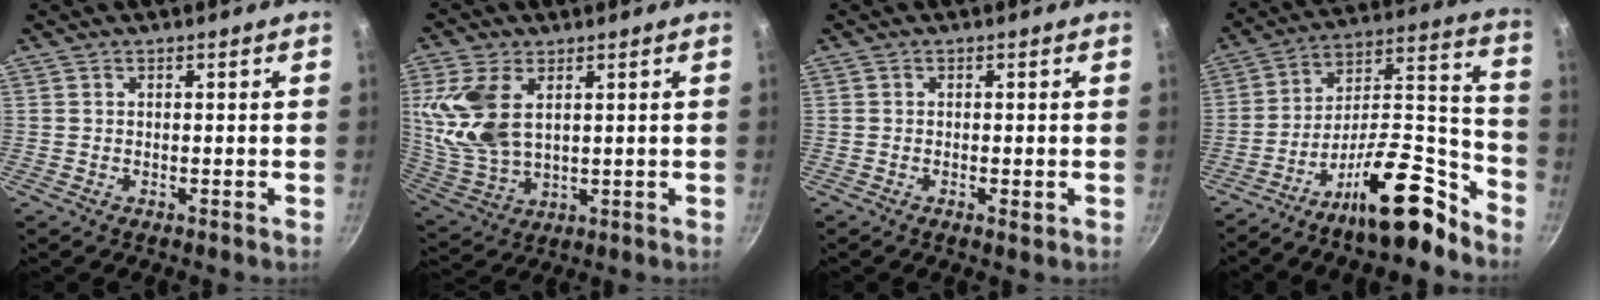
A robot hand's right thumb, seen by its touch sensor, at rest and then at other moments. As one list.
[{"total": 13.3, "force": [3.8, 7.8, 10.0], "torque": [-0.205, -0.018, 0.088]}, {"total": 1.4, "force": [-0.6, 0.4, 1.2], "torque": [-0.025, -0.002, -0.011]}, {"total": 18.6, "force": [-13.2, 5.6, 11.9], "torque": [-0.143, 0.124, -0.228]}]